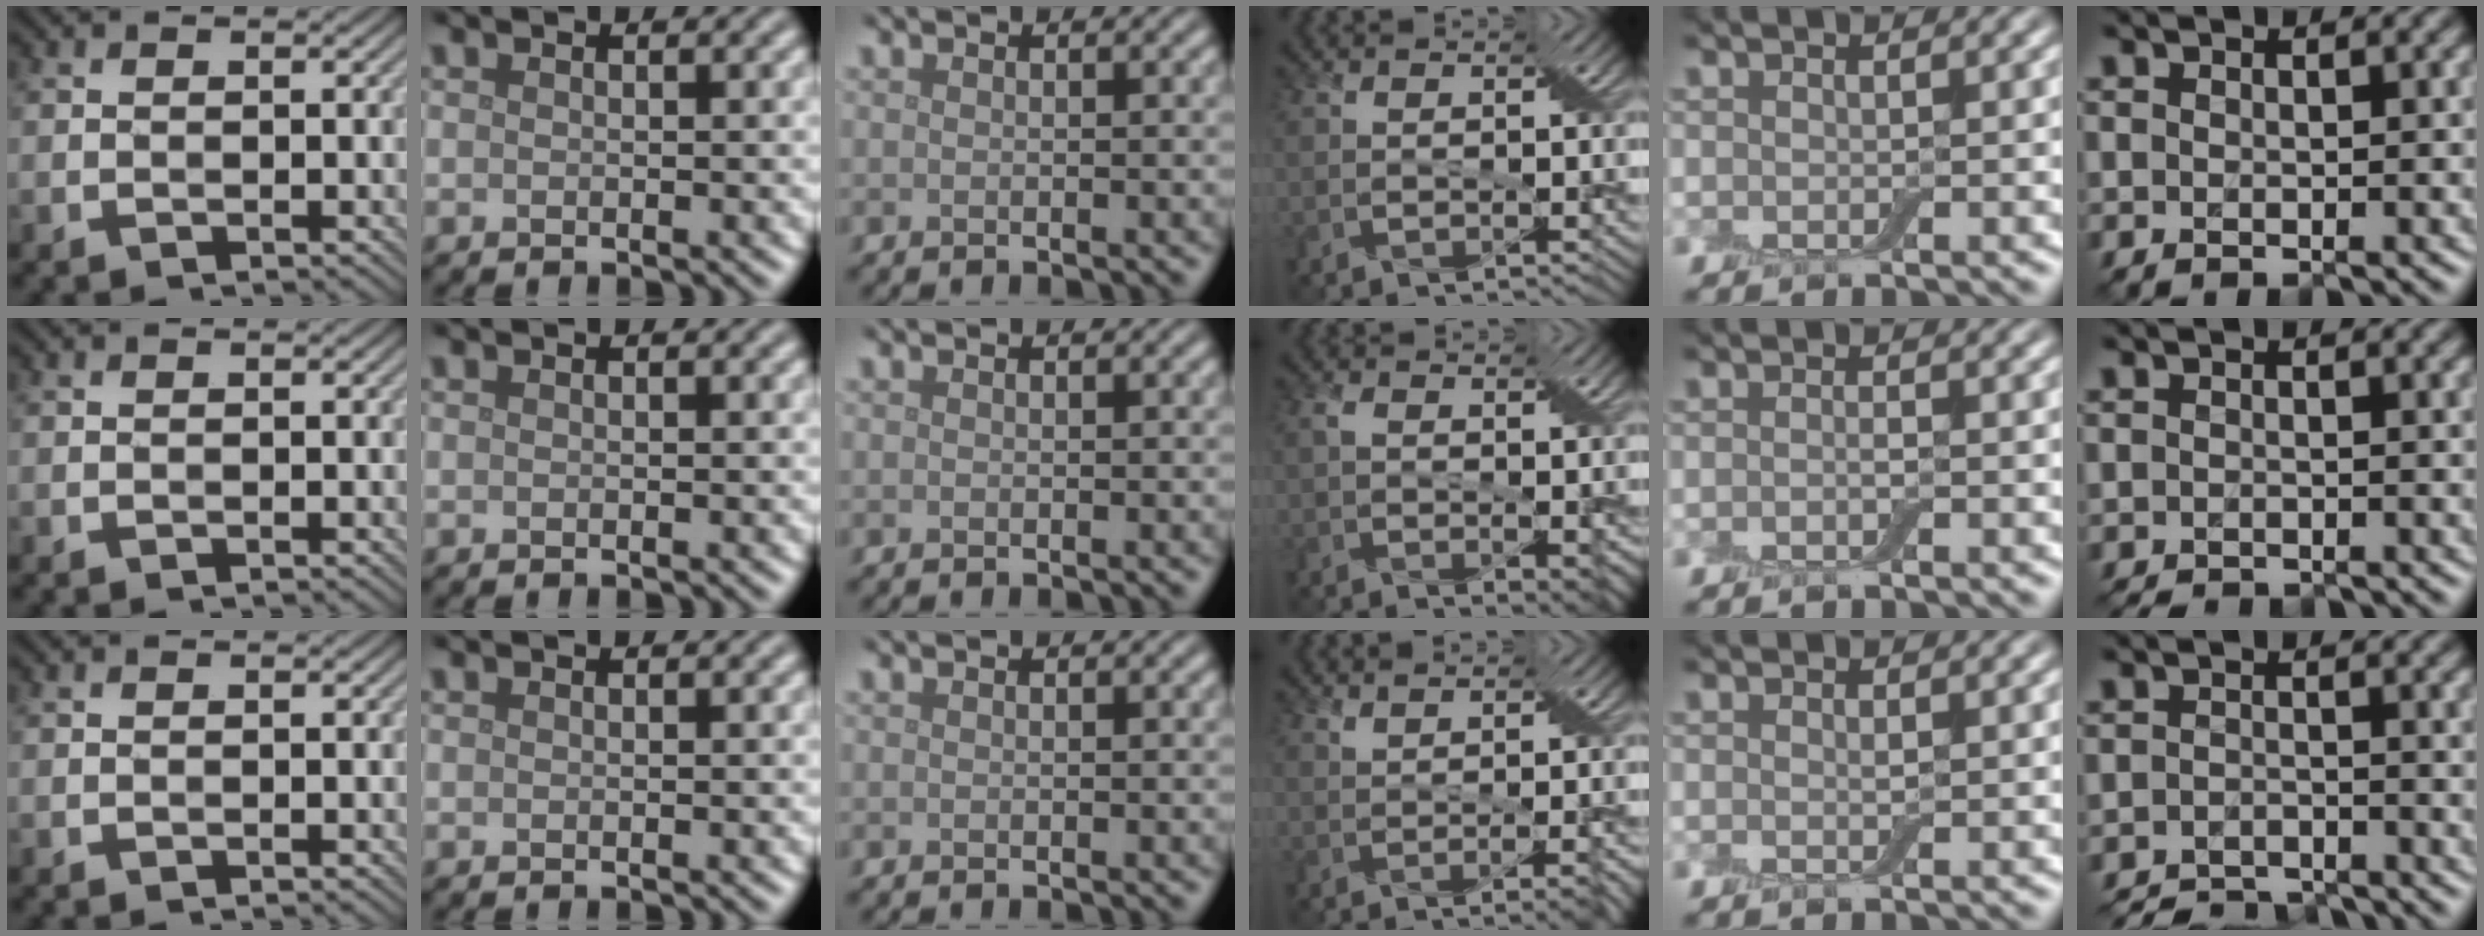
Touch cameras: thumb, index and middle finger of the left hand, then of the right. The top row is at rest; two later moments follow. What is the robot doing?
{"motion": "fold", "object": "apron"}